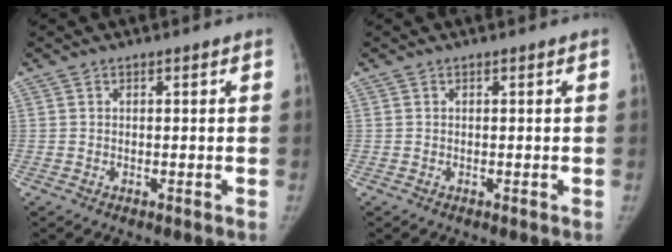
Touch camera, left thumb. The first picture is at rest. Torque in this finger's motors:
{"motor_torque": [0.07, -0.01, 0.06, -0.25, 0.03]}